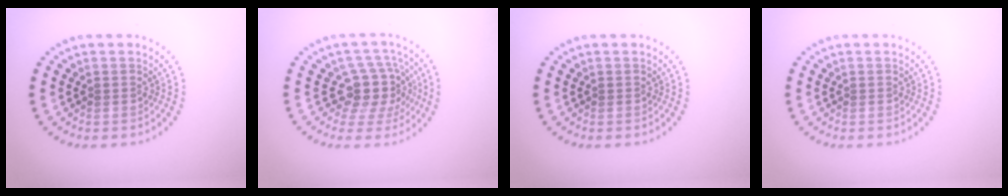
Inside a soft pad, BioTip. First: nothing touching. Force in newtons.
{"total": 4.2, "press": 3.4, "slide": 2.5}
{"total": 0.0}
{"total": 0.0}